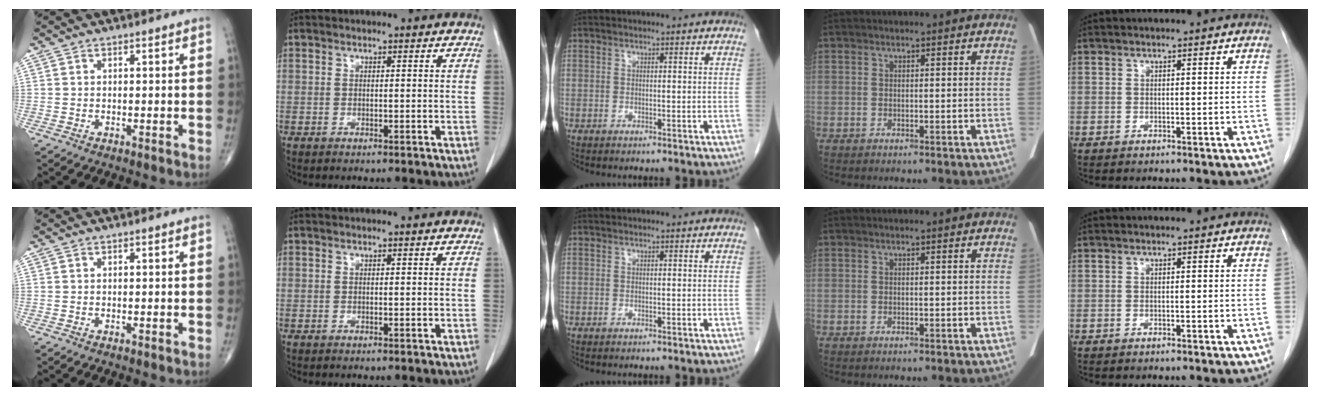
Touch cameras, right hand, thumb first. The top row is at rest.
{}